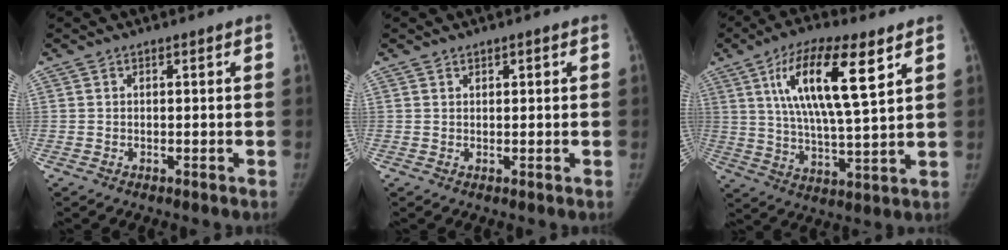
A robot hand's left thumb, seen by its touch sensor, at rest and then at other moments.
{"total": 0.9, "force": [0.6, 0.4, 0.6], "torque": [-0.003, -0.001, 0.008]}
{"total": 16.8, "force": [7.1, 4.5, 14.6], "torque": [-0.257, -0.024, 0.124]}